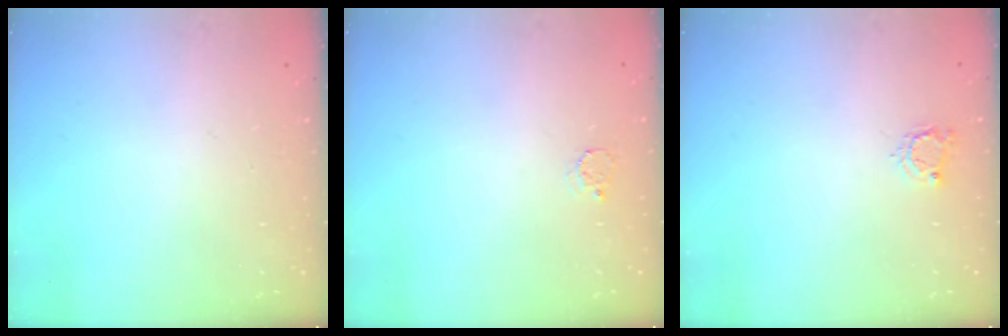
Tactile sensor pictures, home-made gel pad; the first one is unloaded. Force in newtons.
{"total": 2.5, "press": 2.5, "slide": 0.3}
{"total": 4.1, "press": 4.1, "slide": 0.5}